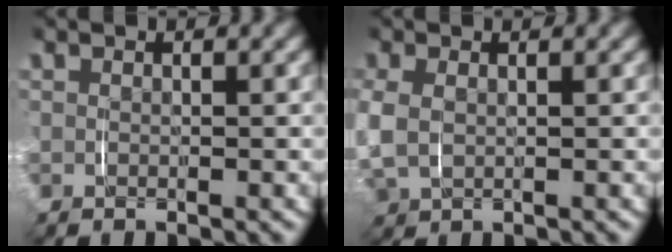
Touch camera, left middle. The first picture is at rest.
{"total": 3.5, "force": [-0.3, 3.0, 1.8], "torque": [-0.075, -0.014, 0.002]}